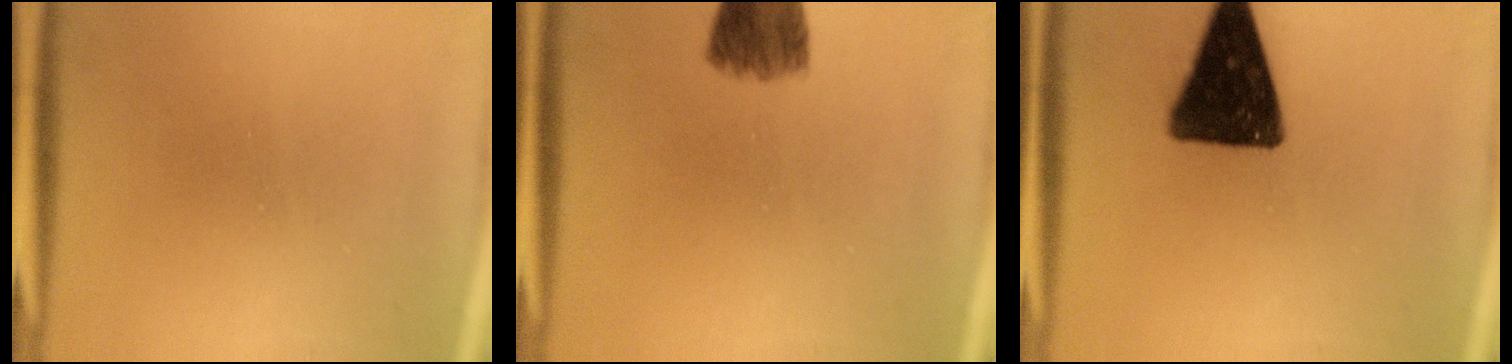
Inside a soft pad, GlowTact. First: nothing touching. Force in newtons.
{"total": 7.5}
{"total": 17.6}